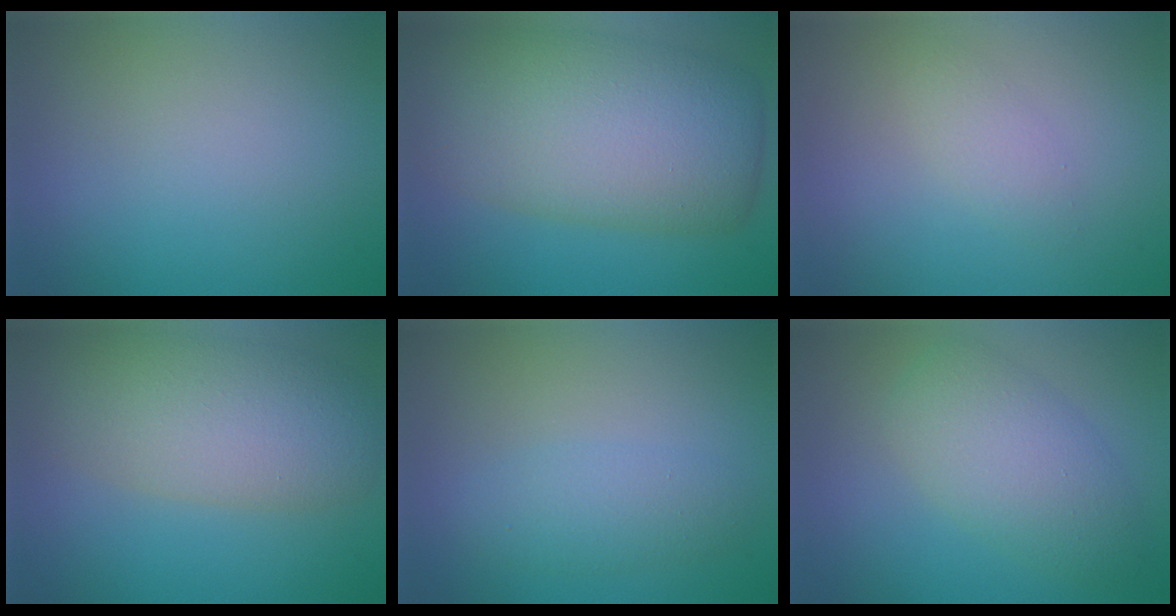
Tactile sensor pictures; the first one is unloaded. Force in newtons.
{"total": 12.0, "press": 12.0, "slide": 0.5}
{"total": 1.6, "press": 1.6, "slide": 0.1}
{"total": 7.3, "press": 7.3, "slide": 0.5}
{"total": 2.4, "press": 2.4, "slide": 0.0}
{"total": 5.1, "press": 5.1, "slide": 0.1}